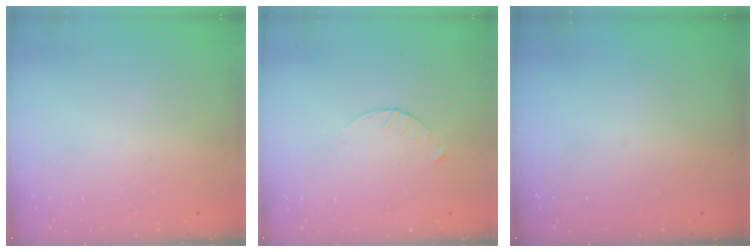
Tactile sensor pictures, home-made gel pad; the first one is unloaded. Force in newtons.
{"total": 2.9, "press": 2.9, "slide": 0.4}
{"total": 0.0}